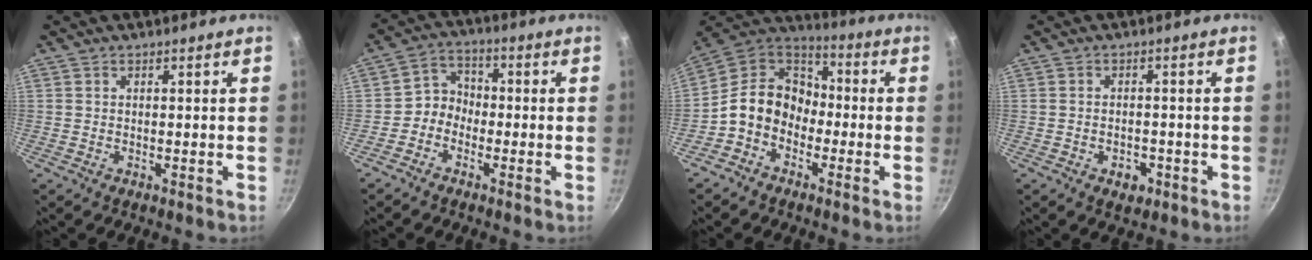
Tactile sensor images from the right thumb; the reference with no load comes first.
{"total": 4.7, "force": [-1.8, 4.0, 1.8], "torque": [-0.005, 0.031, -0.049]}
{"total": 12.9, "force": [-3.3, 10.3, 7.0], "torque": [-0.082, 0.058, -0.090]}
{"total": 3.5, "force": [-1.7, 2.3, 2.0], "torque": [-0.019, 0.012, -0.018]}